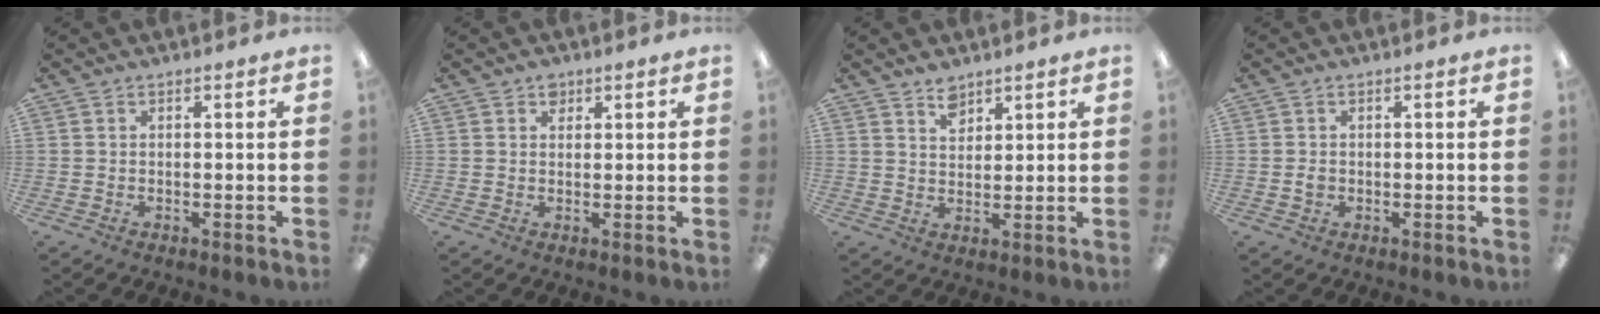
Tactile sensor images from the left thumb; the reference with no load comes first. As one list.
[{"total": 1.9, "force": [1.2, 1.3, 0.6], "torque": [-0.006, -0.003, 0.022]}, {"total": 4.3, "force": [3.4, 2.3, 1.2], "torque": [-0.008, -0.020, 0.061]}, {"total": 1.4, "force": [-0.1, 1.0, 1.0], "torque": [-0.019, 0.003, -0.004]}]